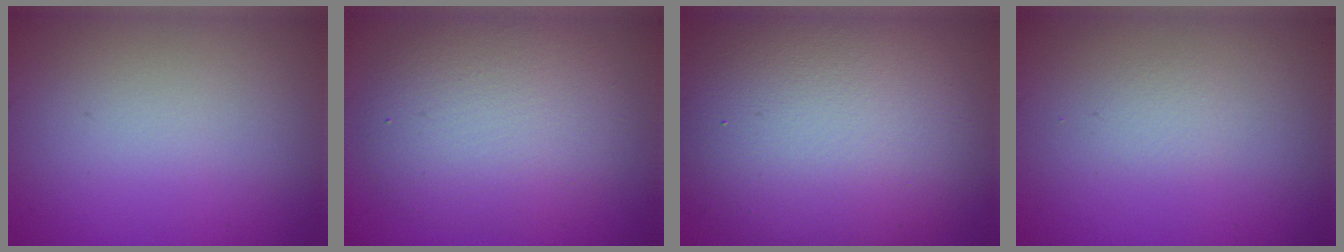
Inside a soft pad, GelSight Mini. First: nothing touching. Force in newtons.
{"total": 6.4, "press": 6.4, "slide": 0.3}
{"total": 13.5, "press": 13.5, "slide": 1.3}
{"total": 0.7, "press": 0.7, "slide": 0.0}